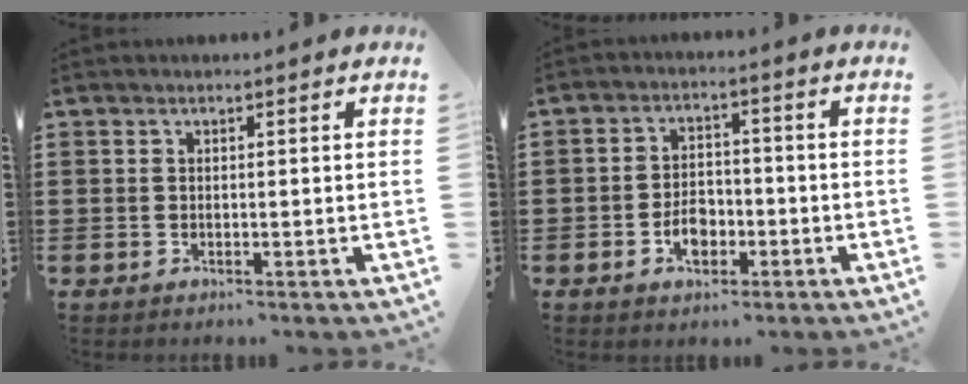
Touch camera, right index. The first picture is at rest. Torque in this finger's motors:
{"motor_torque": [2.14, 0.00, 0.57, 0.01]}